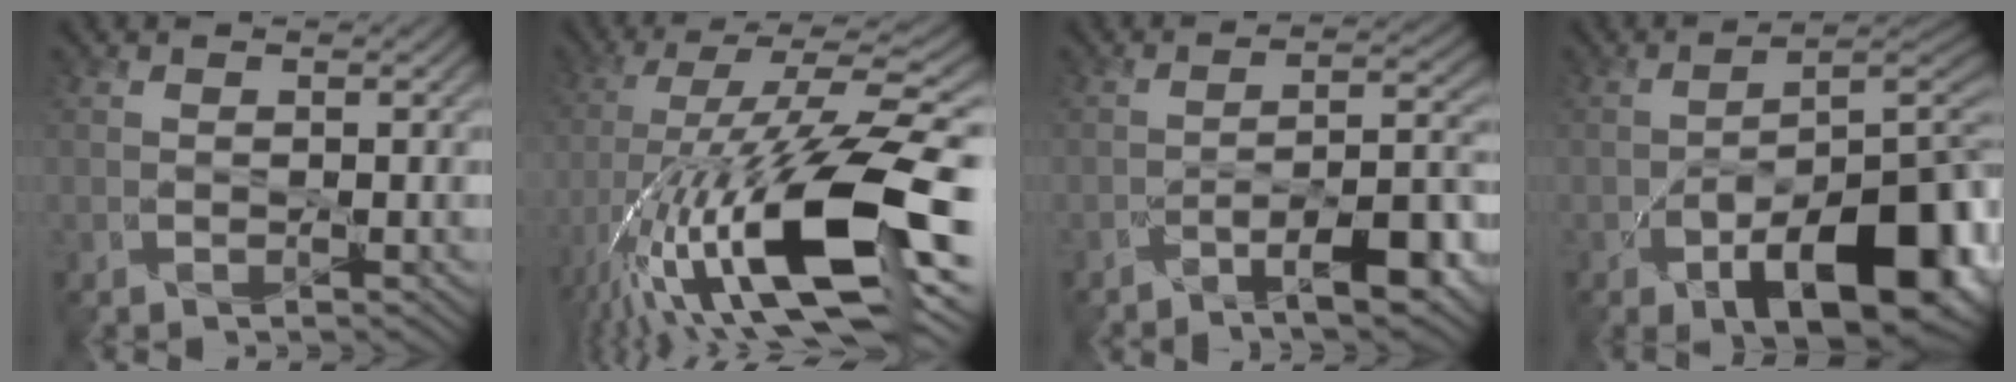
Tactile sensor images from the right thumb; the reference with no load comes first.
{"total": 18.7, "force": [-5.8, 5.6, 16.8], "torque": [-0.312, 0.013, -0.110]}
{"total": 9.3, "force": [-6.4, 1.9, 6.5], "torque": [-0.095, 0.008, -0.104]}
{"total": 15.3, "force": [-6.6, 7.0, 11.9], "torque": [-0.155, -0.025, -0.097]}